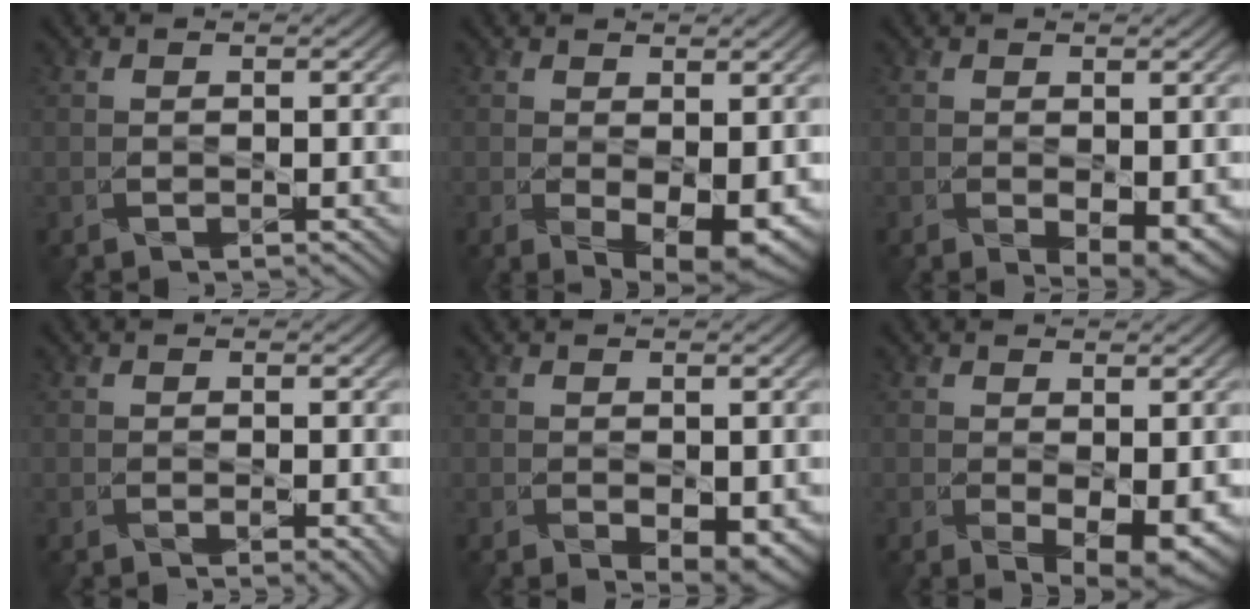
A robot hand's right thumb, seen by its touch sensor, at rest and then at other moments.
{"total": 5.5, "force": [-0.4, 2.7, 4.7], "torque": [-0.086, -0.022, 0.008]}
{"total": 3.8, "force": [-0.7, 1.9, 3.2], "torque": [-0.055, -0.018, -0.002]}
{"total": 1.1, "force": [0.0, 0.3, 1.0], "torque": [-0.018, -0.008, 0.000]}
{"total": 3.5, "force": [-0.8, 1.9, 2.9], "torque": [-0.047, -0.015, -0.005]}
{"total": 5.2, "force": [-0.6, 2.6, 4.5], "torque": [-0.078, -0.021, 0.002]}